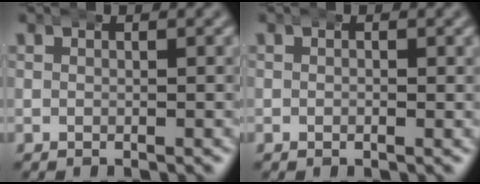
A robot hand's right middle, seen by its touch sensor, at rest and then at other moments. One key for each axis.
{"total": 0.0}